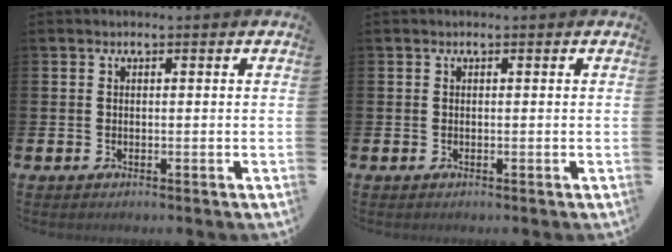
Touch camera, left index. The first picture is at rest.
{"total": 0.0}